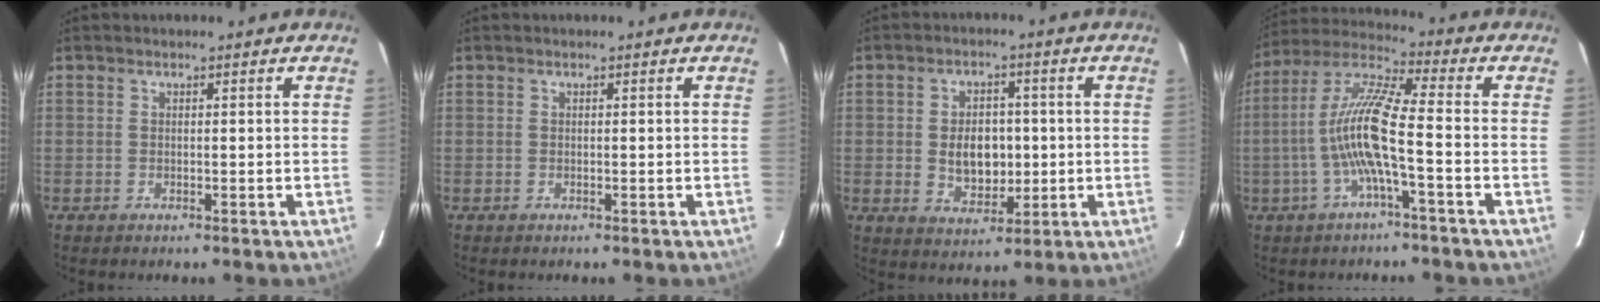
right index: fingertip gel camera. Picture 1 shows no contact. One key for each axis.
{"total": 0.0}
{"total": 7.8, "fx": -0.2, "fy": 5.5, "fz": 5.5, "tx": -0.101, "ty": 0.003, "tz": 0.009}
{"total": 11.4, "fx": -2.8, "fy": 0.7, "fz": 11.0, "tx": -0.221, "ty": 0.008, "tz": -0.054}